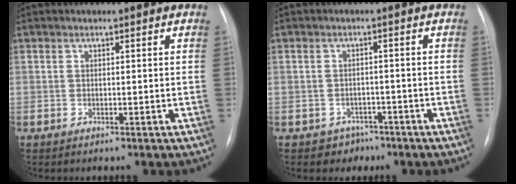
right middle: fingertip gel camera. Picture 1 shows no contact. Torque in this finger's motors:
{"motor_torque": [0.47, -0.41, 0.19, 0.01]}